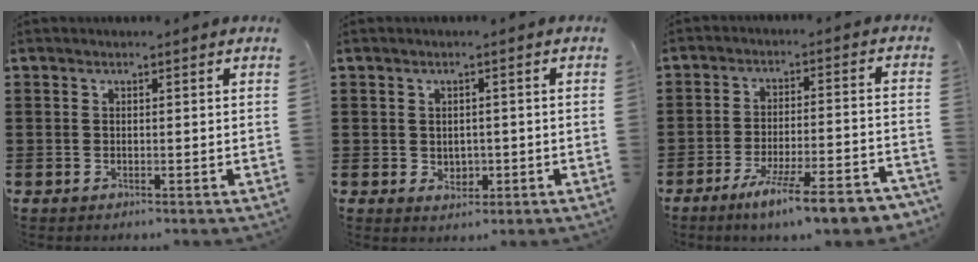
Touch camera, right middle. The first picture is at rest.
{"total": 2.0, "force": [-0.1, 1.6, 1.2], "torque": [-0.018, 0.001, -0.005]}
{"total": 9.0, "force": [-7.1, 0.1, 5.5], "torque": [-0.087, -0.001, -0.129]}